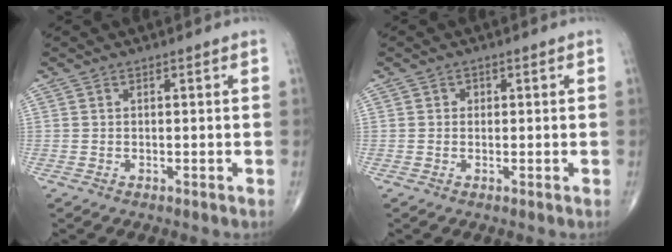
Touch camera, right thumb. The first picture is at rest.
{"total": 0.8, "force": [0.1, 0.8, 0.3], "torque": [0.005, 0.003, -0.001]}